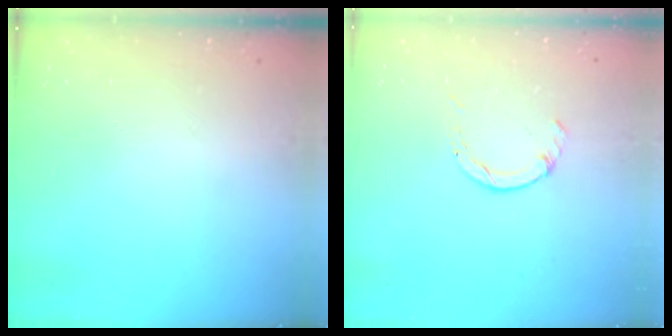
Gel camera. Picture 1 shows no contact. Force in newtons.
{"total": 0.5, "press": 0.5, "slide": 0.1}